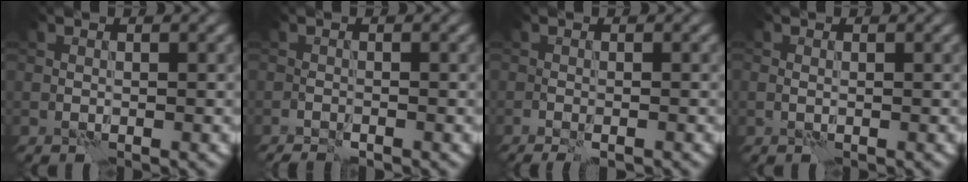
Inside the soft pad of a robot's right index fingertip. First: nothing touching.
{"total": 1.0, "force": [-0.9, -0.1, 0.4], "torque": [-0.013, -0.001, -0.020]}
{"total": 2.0, "force": [-1.5, 0.3, 1.3], "torque": [-0.028, 0.000, -0.023]}
{"total": 0.6, "force": [-0.1, 0.5, 0.4], "torque": [-0.009, 0.000, -0.001]}